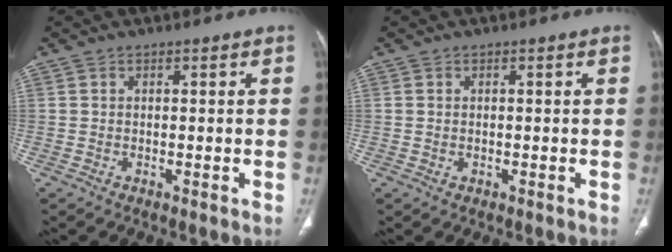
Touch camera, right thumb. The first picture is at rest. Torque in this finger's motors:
{"motor_torque": [-0.37, 0.09, -0.32, 0.30, 0.10]}